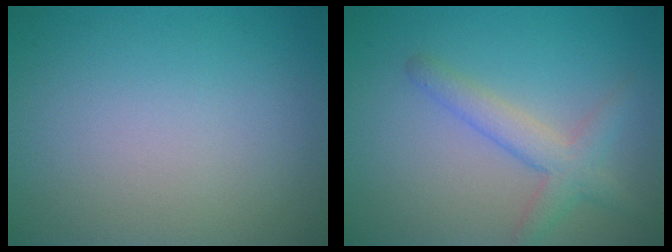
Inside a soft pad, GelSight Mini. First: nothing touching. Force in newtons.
{"total": 3.2, "press": 3.2, "slide": 0.2}